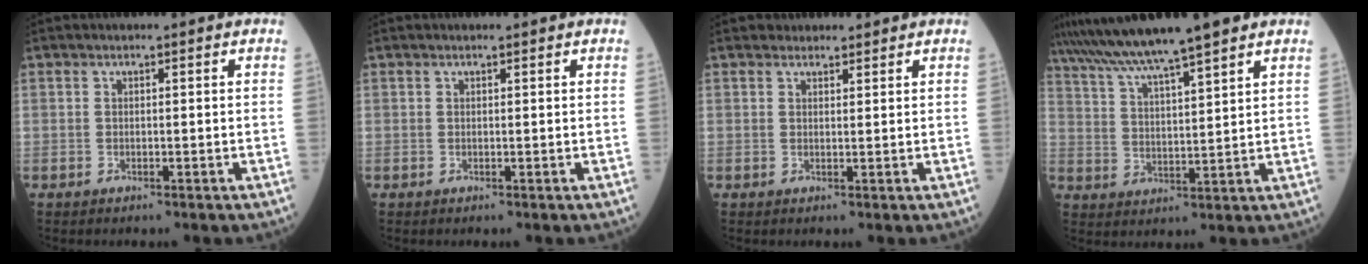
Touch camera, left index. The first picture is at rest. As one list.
[{"total": 0.7, "force": [0.7, 0.1, 0.3], "torque": [-0.008, 0.007, 0.011]}, {"total": 2.5, "force": [2.3, 1.0, 0.1], "torque": [0.001, 0.015, 0.034]}, {"total": 13.2, "force": [10.9, -0.2, 7.4], "torque": [-0.136, 0.024, 0.183]}]